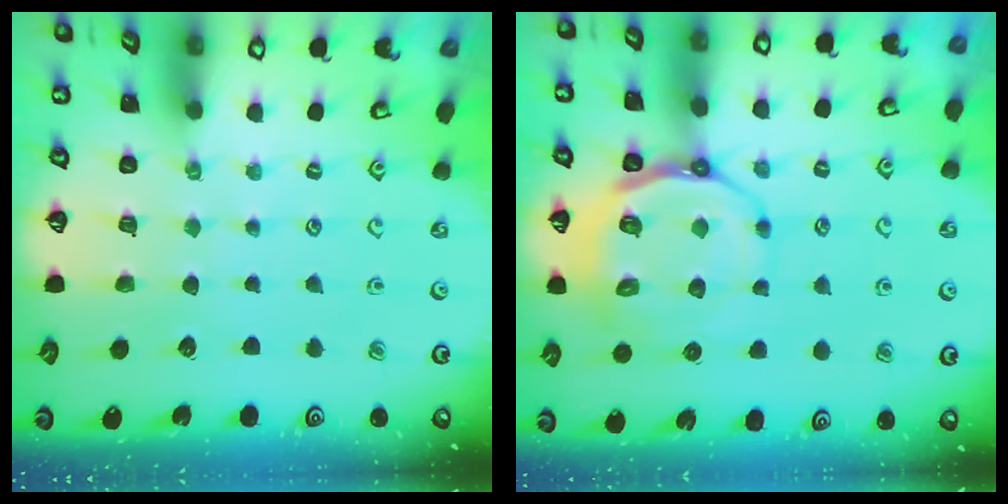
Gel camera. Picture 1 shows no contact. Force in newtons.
{"total": 11.0, "press": 10.7, "slide": 2.6}